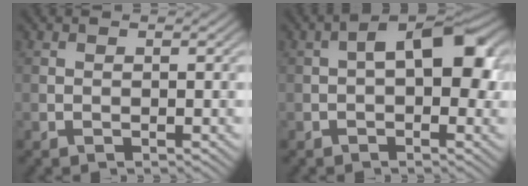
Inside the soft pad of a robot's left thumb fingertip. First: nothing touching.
{"total": 7.5, "force": [0.4, 3.8, 6.5], "torque": [-0.090, 0.015, -0.003]}